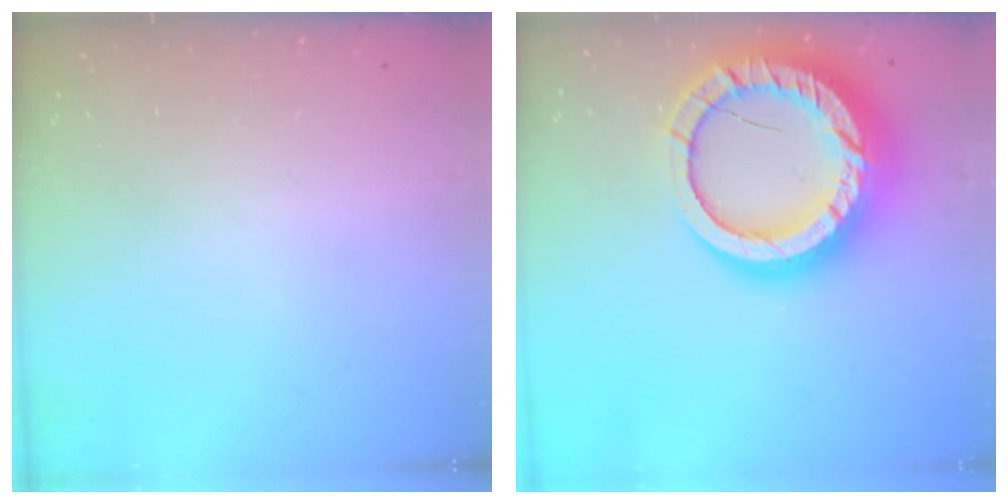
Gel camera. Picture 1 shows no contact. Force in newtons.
{"total": 25.5, "press": 25.4, "slide": 2.4}